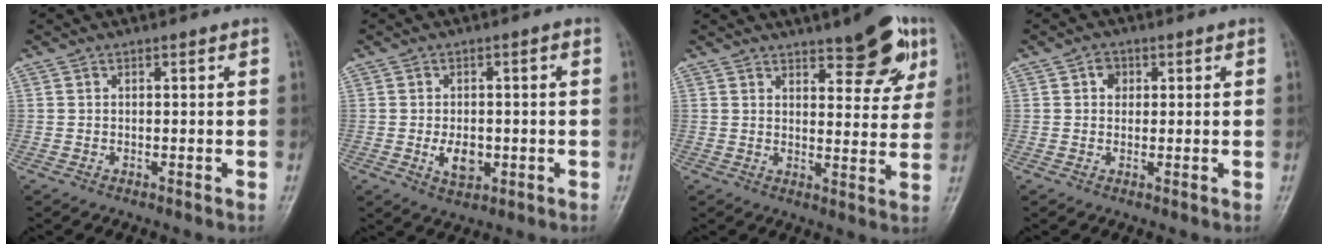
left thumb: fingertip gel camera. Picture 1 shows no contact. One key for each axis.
{"total": 5.7, "fx": -1.2, "fy": 3.6, "fz": 4.2, "tx": -0.056, "ty": 0.003, "tz": -0.016}
{"total": 11.7, "fx": 7.4, "fy": 4.3, "fz": 7.9, "tx": -0.063, "ty": -0.034, "tz": 0.101}
{"total": 2.6, "fx": 0.6, "fy": 2.3, "fz": 1.1, "tx": 0.003, "ty": 0.002, "tz": 0.005}